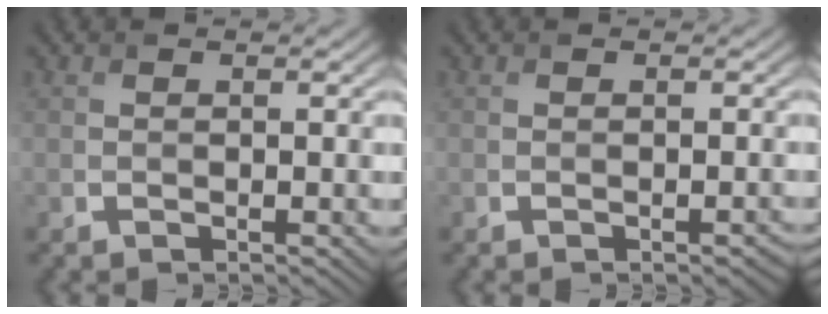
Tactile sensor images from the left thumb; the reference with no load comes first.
{"total": 0.7, "force": [-0.4, 0.2, 0.6], "torque": [-0.007, -0.002, -0.005]}